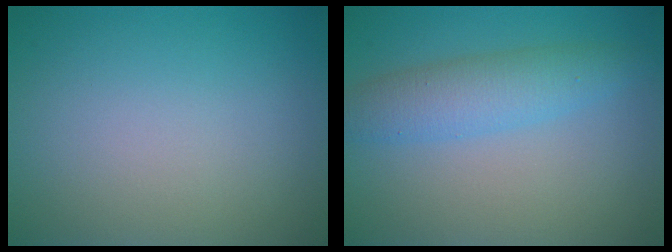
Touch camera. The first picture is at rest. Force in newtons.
{"total": 3.8, "press": 3.8, "slide": 0.1}